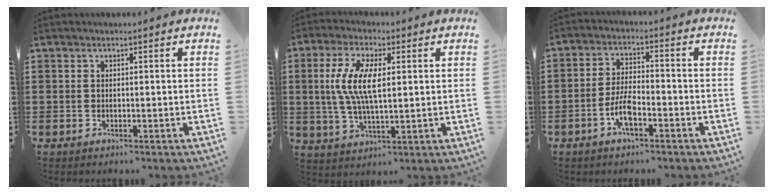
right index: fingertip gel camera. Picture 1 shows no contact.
{"total": 8.7, "force": [1.1, 3.3, 8.0], "torque": [-0.173, 0.004, 0.013]}
{"total": 5.5, "force": [-2.6, 2.0, 4.4], "torque": [-0.108, -0.001, -0.057]}